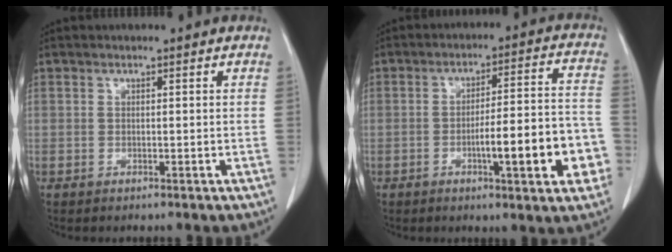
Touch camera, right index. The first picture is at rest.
{"total": 12.9, "force": [-4.3, 2.1, 12.0], "torque": [-0.162, 0.021, -0.058]}